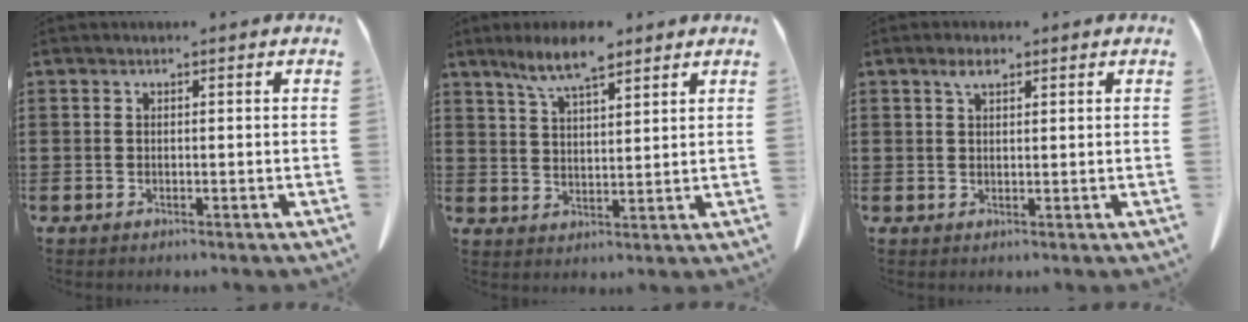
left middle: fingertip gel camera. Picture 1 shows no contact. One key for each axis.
{"total": 7.6, "fx": 5.9, "fy": 1.4, "fz": 4.7, "tx": -0.105, "ty": -0.009, "tz": 0.106}
{"total": 2.4, "fx": 1.4, "fy": 0.9, "fz": 1.6, "tx": -0.036, "ty": 0.003, "tz": 0.027}